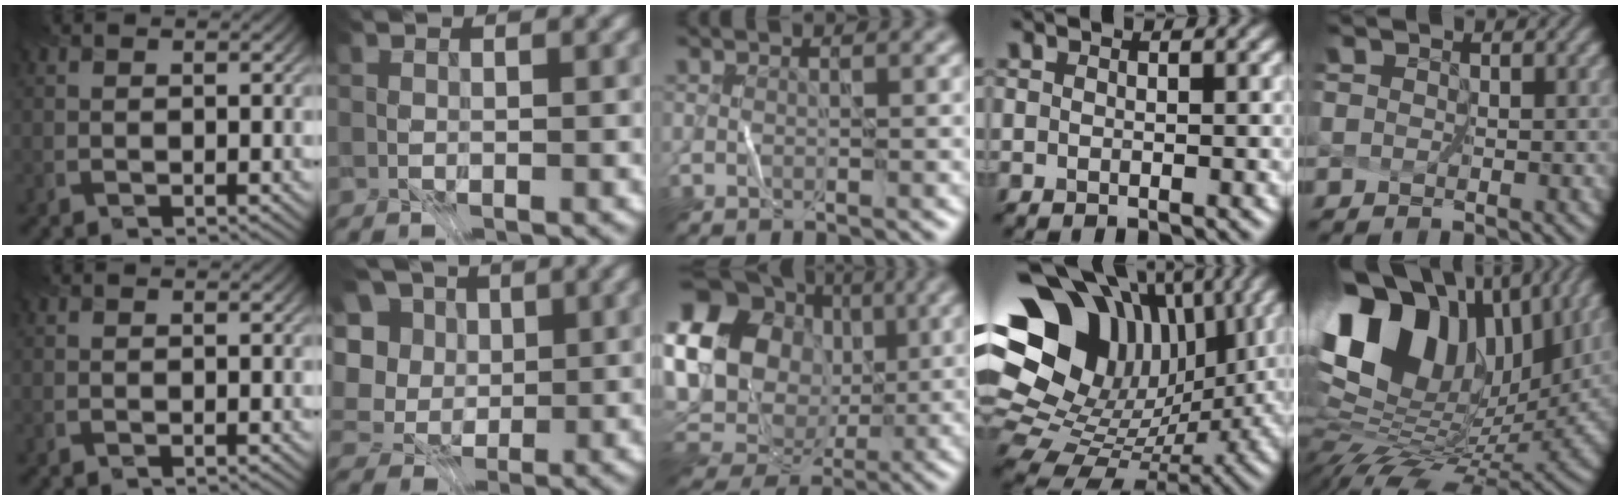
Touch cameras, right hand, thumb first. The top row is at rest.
{"index": {"total": 5.5, "force": [-0.1, 4.9, 2.5], "torque": [-0.094, 0.018, -0.011]}, "middle": {"total": 21.9, "force": [3.6, 19.0, 10.2], "torque": [-0.237, 0.031, 0.037]}, "ring": {"total": 17.7, "force": [6.3, 13.0, 10.2], "torque": [-0.211, 0.031, 0.141]}, "little": {"total": 16.6, "force": [4.6, 10.6, 12.0], "torque": [-0.221, 0.016, 0.117]}}